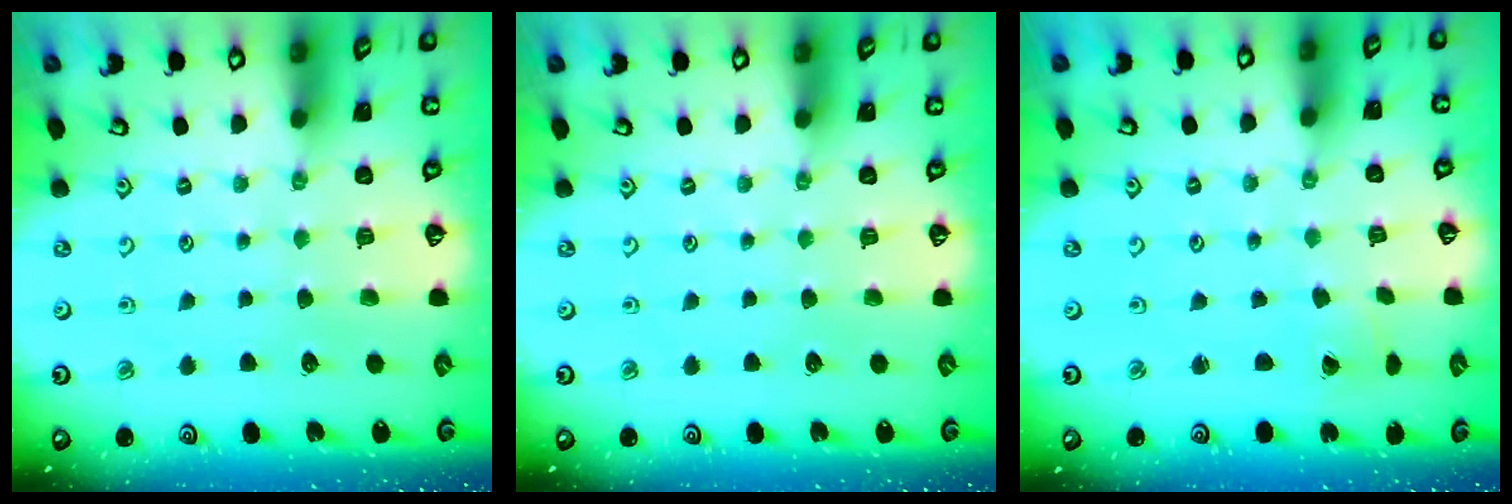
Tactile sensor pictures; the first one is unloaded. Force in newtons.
{"total": 0.0}
{"total": 1.7, "press": 1.7, "slide": 0.3}